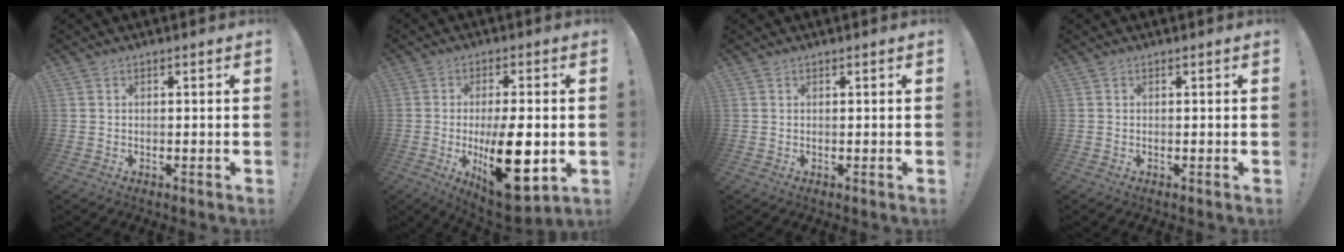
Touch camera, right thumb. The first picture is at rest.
{"total": 18.7, "force": [-3.3, 7.4, 16.8], "torque": [-0.271, -0.010, -0.043]}
{"total": 0.0}
{"total": 0.0}